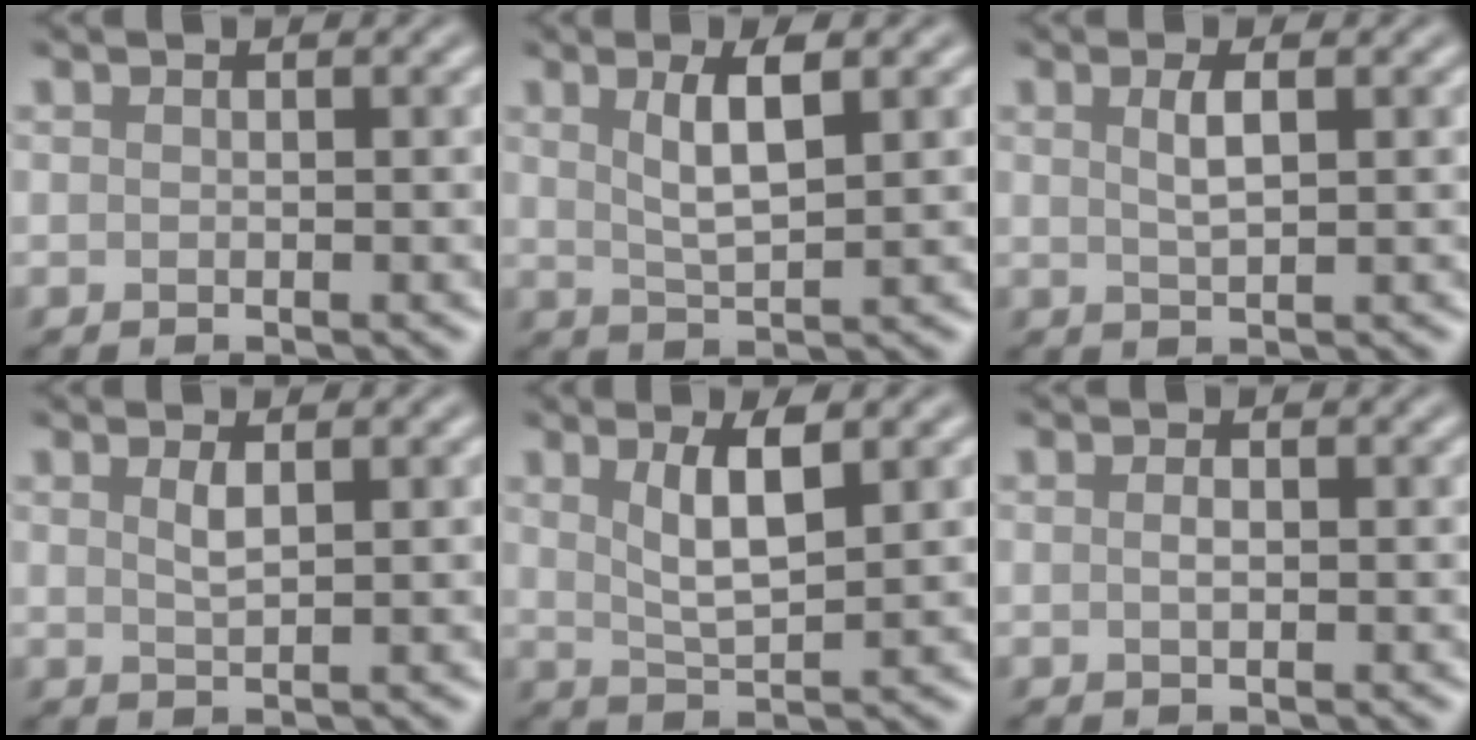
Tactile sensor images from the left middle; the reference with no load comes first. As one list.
[{"total": 3.7, "force": [1.5, 1.0, 3.2], "torque": [-0.060, 0.002, 0.027]}, {"total": 2.0, "force": [0.7, 0.6, 1.8], "torque": [-0.033, 0.002, 0.015]}, {"total": 1.3, "force": [0.6, 0.3, 1.1], "torque": [-0.023, -0.001, 0.013]}, {"total": 3.8, "force": [1.6, 1.0, 3.3], "torque": [-0.064, -0.002, 0.032]}, {"total": 0.8, "force": [0.0, 0.3, 0.7], "torque": [-0.016, -0.001, 0.000]}]